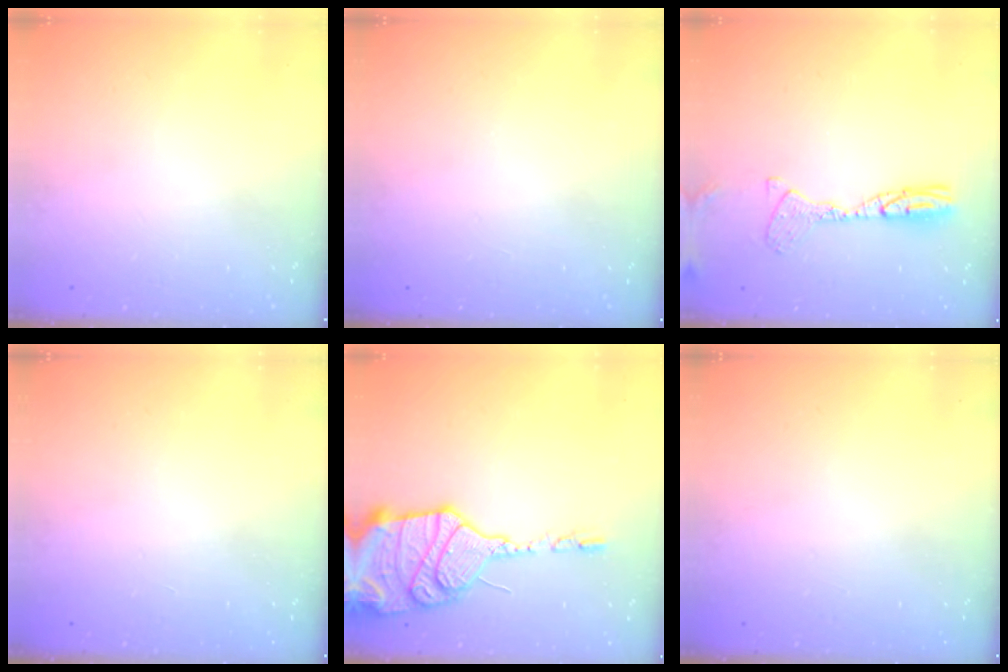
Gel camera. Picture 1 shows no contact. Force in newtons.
{"total": 0.0}
{"total": 11.8, "press": 11.6, "slide": 2.1}
{"total": 0.0}
{"total": 20.5, "press": 19.8, "slide": 5.4}
{"total": 0.0}